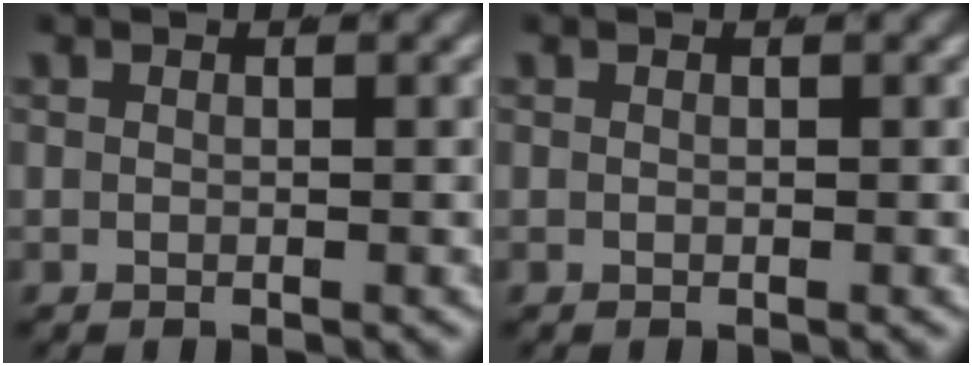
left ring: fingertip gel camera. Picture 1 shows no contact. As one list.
[{"total": 0.0}]